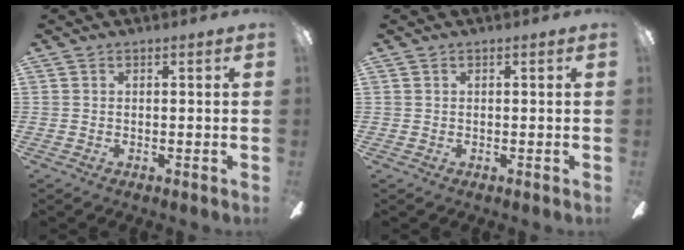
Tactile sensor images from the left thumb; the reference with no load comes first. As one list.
[{"total": 0.0}]